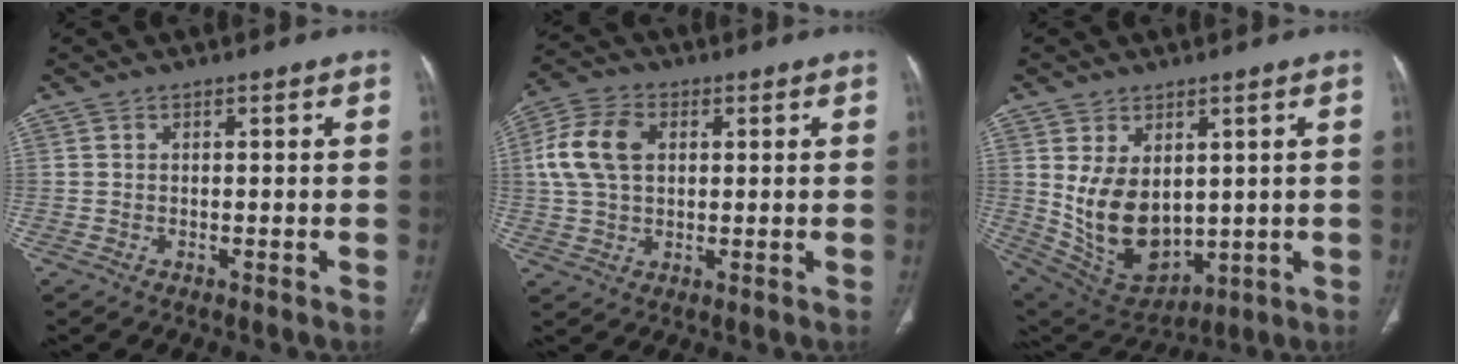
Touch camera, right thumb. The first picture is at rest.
{"total": 10.4, "force": [2.1, 7.0, 7.5], "torque": [-0.151, 0.014, 0.037]}
{"total": 14.0, "force": [1.5, 9.3, 10.3], "torque": [-0.156, -0.018, 0.064]}